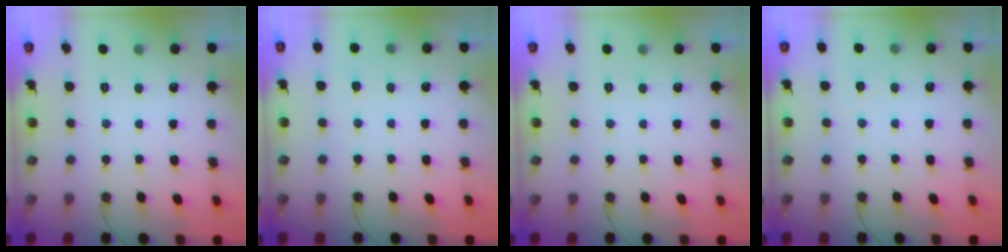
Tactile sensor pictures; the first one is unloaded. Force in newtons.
{"total": 2.7, "press": 1.7, "slide": 2.1}
{"total": 0.0}
{"total": 2.8, "press": 2.7, "slide": 0.9}